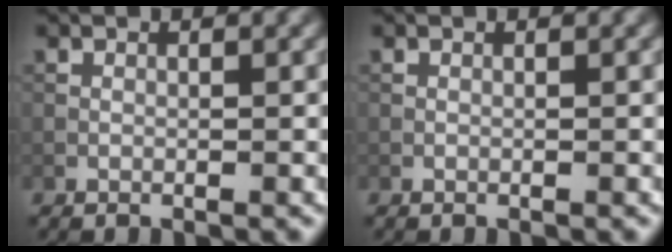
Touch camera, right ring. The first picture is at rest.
{"total": 0.0}